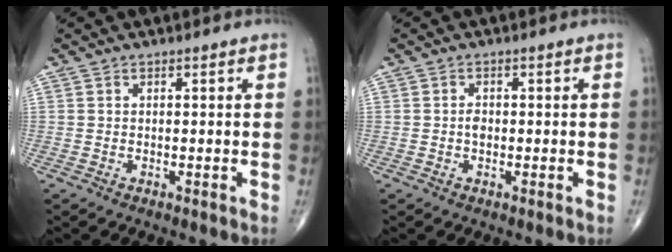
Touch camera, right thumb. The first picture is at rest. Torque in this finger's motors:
{"motor_torque": [0.75, 0.72, 0.25, -0.50, -0.03]}